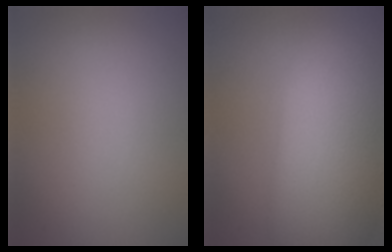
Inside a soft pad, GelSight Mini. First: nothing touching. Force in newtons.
{"total": 13.5, "press": 13.4, "slide": 0.9}